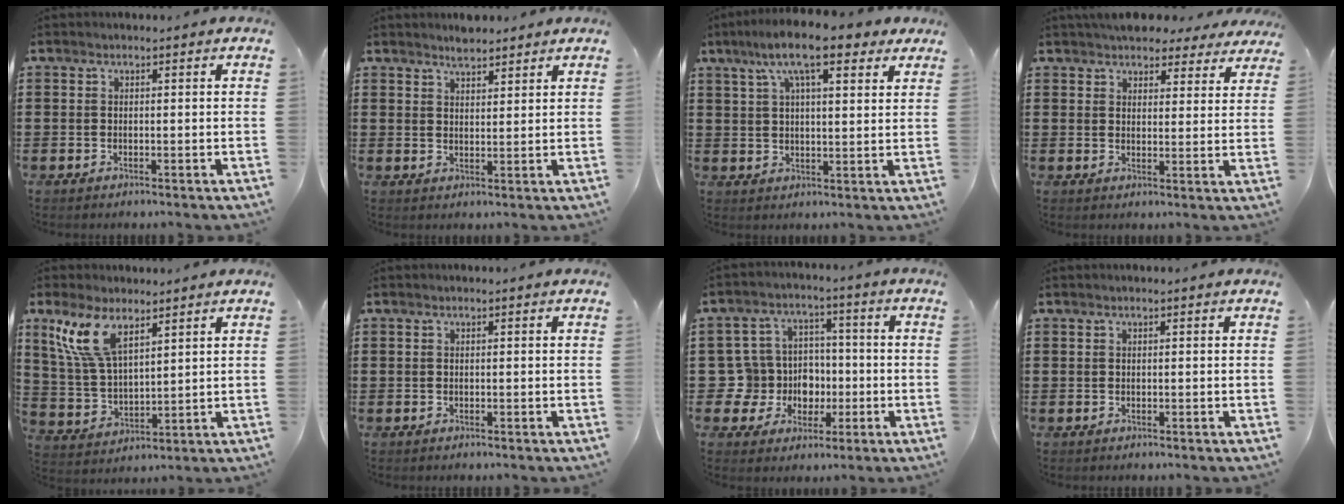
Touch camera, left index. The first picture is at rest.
{"total": 2.9, "force": [2.7, 0.7, 0.8], "torque": [-0.021, 0.000, 0.051]}
{"total": 10.8, "force": [6.9, 2.7, 7.8], "torque": [-0.151, -0.003, 0.120]}
{"total": 5.2, "force": [4.8, 1.4, 1.2], "torque": [-0.033, -0.011, 0.089]}
{"total": 10.0, "force": [6.0, 4.0, 6.9], "torque": [-0.163, -0.004, 0.109]}
{"total": 0.0}
{"total": 8.6, "force": [-0.5, 8.3, 2.1], "torque": [-0.087, 0.007, 0.000]}
{"total": 0.0}